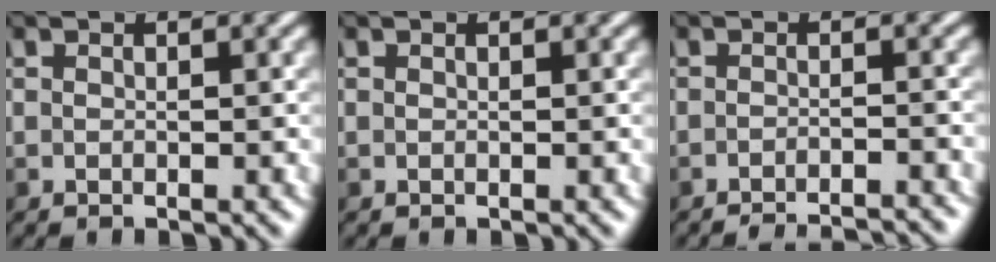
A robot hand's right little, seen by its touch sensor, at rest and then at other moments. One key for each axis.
{"total": 0.0}
{"total": 3.7, "fx": -3.3, "fy": 0.4, "fz": 1.6, "tx": -0.001, "ty": 0.006, "tz": -0.053}